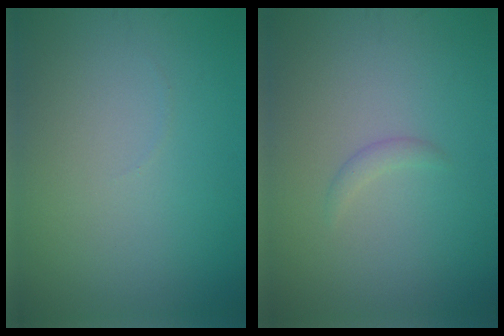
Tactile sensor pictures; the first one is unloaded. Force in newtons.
{"total": 0.9, "press": 0.9, "slide": 0.0}